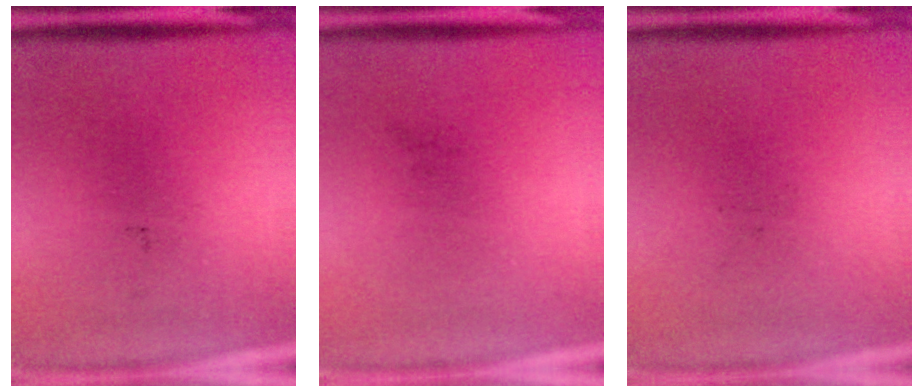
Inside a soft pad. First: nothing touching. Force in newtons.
{"total": 0.0}
{"total": 0.0}